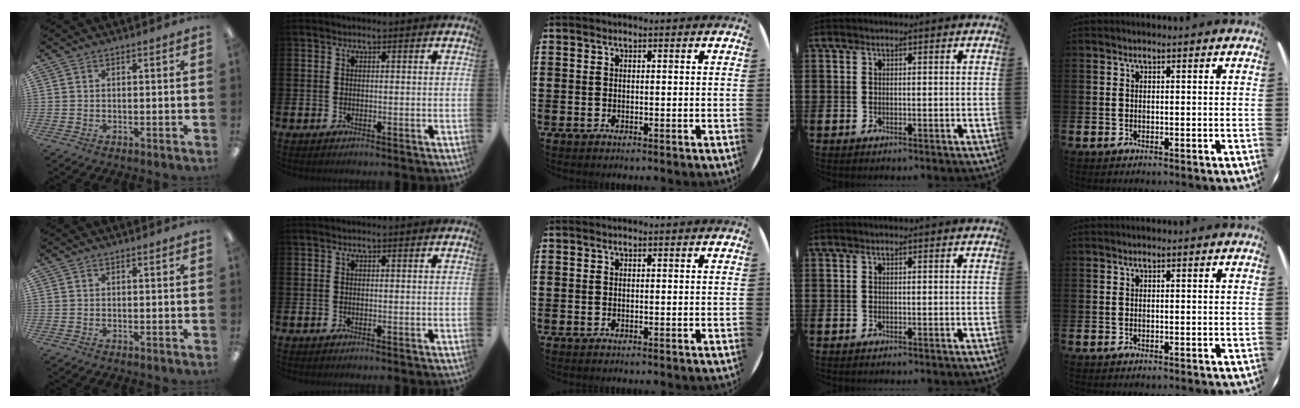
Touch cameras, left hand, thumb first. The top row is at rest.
{}